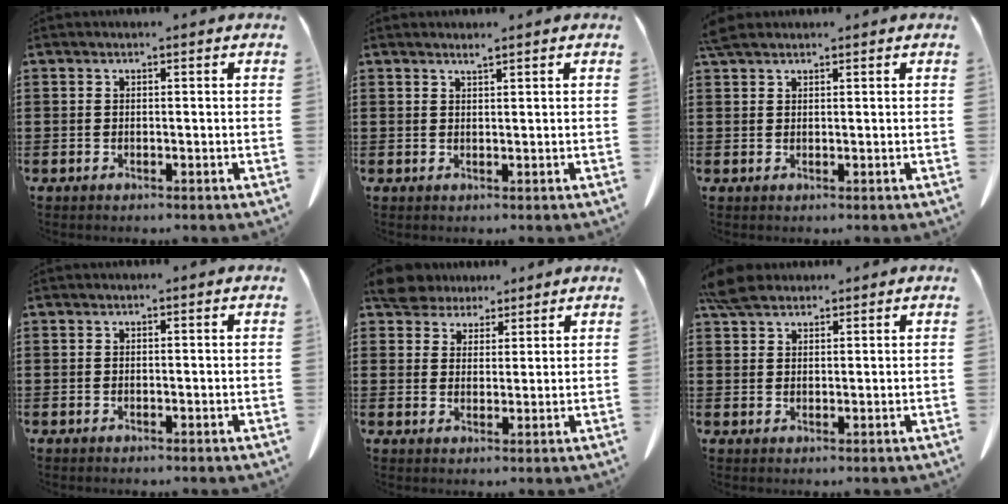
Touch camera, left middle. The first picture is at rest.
{"total": 1.4, "force": [1.2, -0.2, 0.6], "torque": [-0.014, -0.004, 0.024]}
{"total": 1.8, "force": [1.6, 0.4, 0.7], "torque": [-0.019, -0.001, 0.034]}
{"total": 0.0}
{"total": 5.3, "force": [4.7, 2.2, 0.9], "torque": [-0.041, -0.004, 0.092]}
{"total": 4.1, "force": [3.5, 1.4, 1.7], "torque": [-0.043, 0.001, 0.069]}